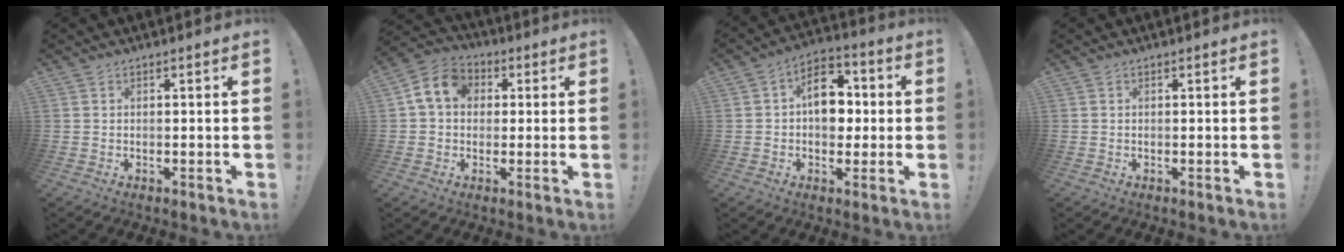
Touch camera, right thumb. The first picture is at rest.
{"total": 10.1, "force": [2.4, 8.0, 5.5], "torque": [-0.088, 0.012, 0.051]}
{"total": 12.2, "force": [0.6, 8.9, 8.4], "torque": [-0.110, 0.019, 0.014]}
{"total": 0.0}